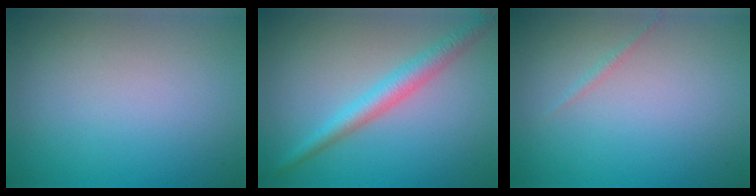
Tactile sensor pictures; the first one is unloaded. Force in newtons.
{"total": 3.3, "press": 3.3, "slide": 0.0}
{"total": 0.5, "press": 0.5, "slide": 0.0}